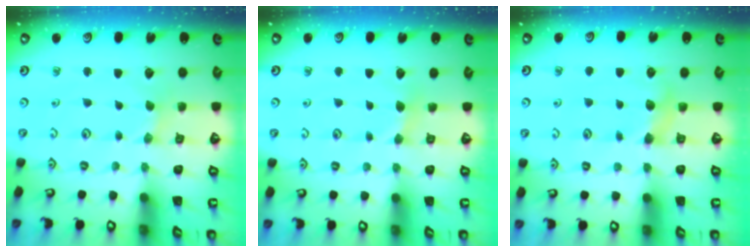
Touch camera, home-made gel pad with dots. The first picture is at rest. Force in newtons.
{"total": 2.3, "press": 2.3, "slide": 0.4}
{"total": 4.3, "press": 4.2, "slide": 0.9}